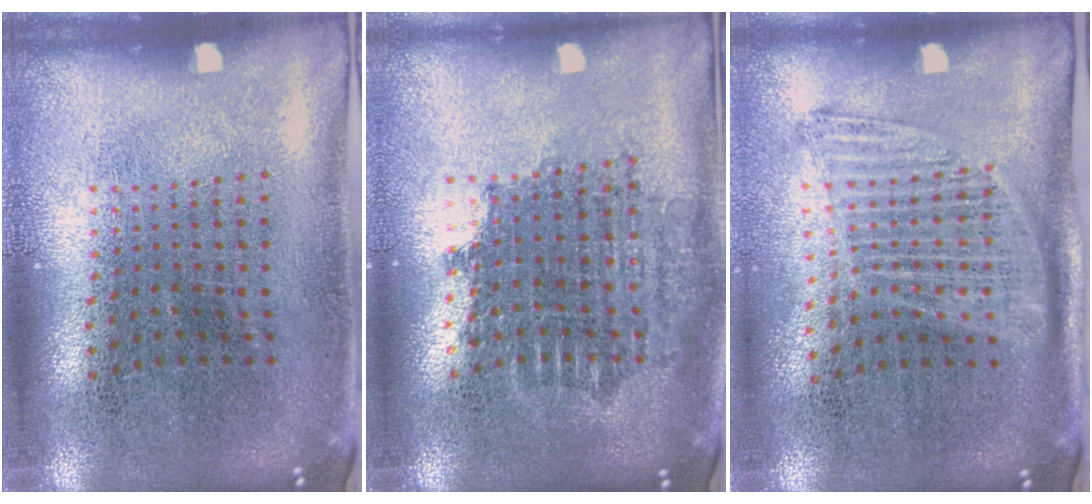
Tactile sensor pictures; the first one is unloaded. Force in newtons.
{"total": 1.7, "press": 1.4, "slide": 1.0}
{"total": 1.3, "press": 1.1, "slide": 0.7}